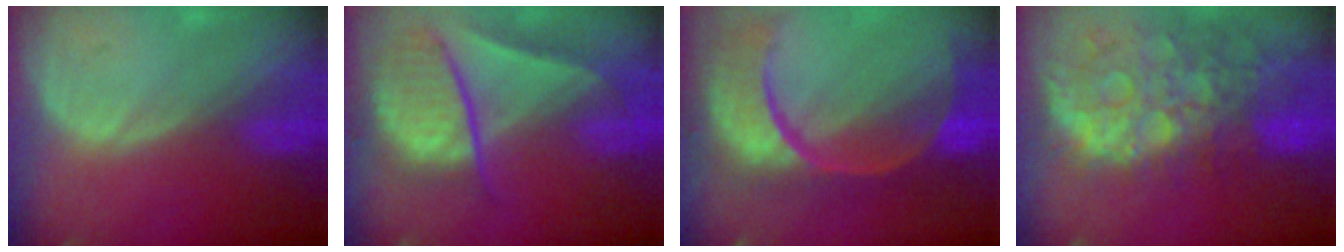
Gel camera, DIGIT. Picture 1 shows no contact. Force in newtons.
{"total": 9.4, "press": 8.1, "slide": 4.8}
{"total": 13.3, "press": 10.7, "slide": 7.9}
{"total": 13.8, "press": 11.2, "slide": 8.1}